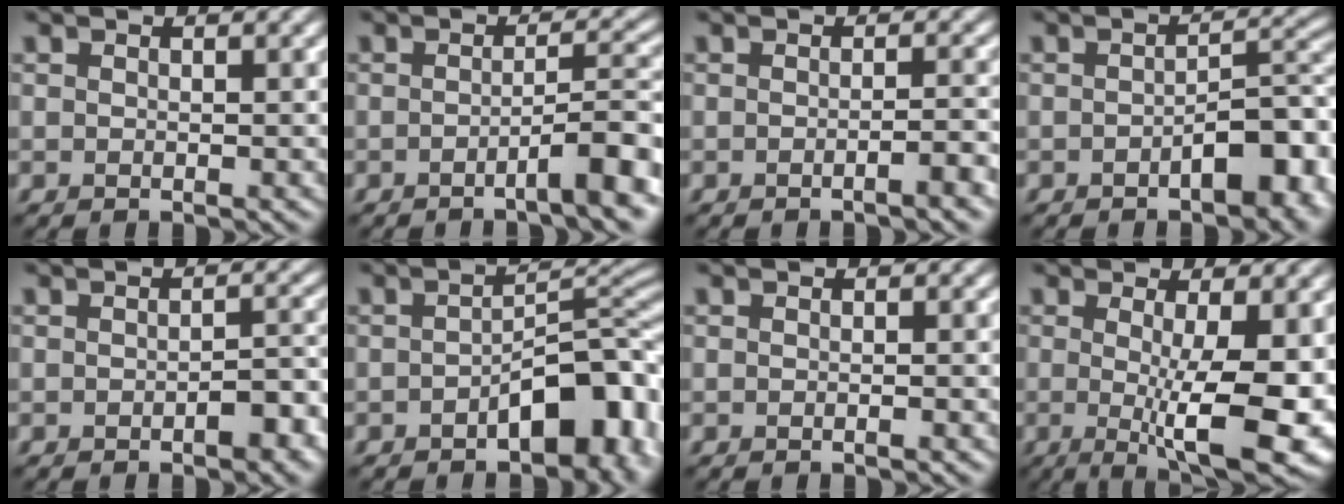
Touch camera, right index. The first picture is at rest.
{"total": 5.0, "force": [-2.3, 0.8, 4.4], "torque": [-0.052, 0.016, -0.045]}
{"total": 2.3, "force": [-1.0, 0.5, 2.0], "torque": [-0.019, 0.005, -0.019]}
{"total": 5.8, "force": [-2.2, 2.4, 4.8], "torque": [-0.058, 0.012, -0.033]}
{"total": 2.8, "force": [-1.3, 1.1, 2.2], "torque": [-0.027, 0.006, -0.017]}
{"total": 7.3, "force": [-2.7, 3.5, 5.8], "torque": [-0.063, 0.015, -0.046]}
{"total": 0.6, "force": [-0.3, 0.1, 0.5], "torque": [-0.006, -0.001, -0.007]}
{"total": 9.5, "force": [-1.0, 2.3, 9.2], "torque": [-0.126, -0.019, -0.009]}